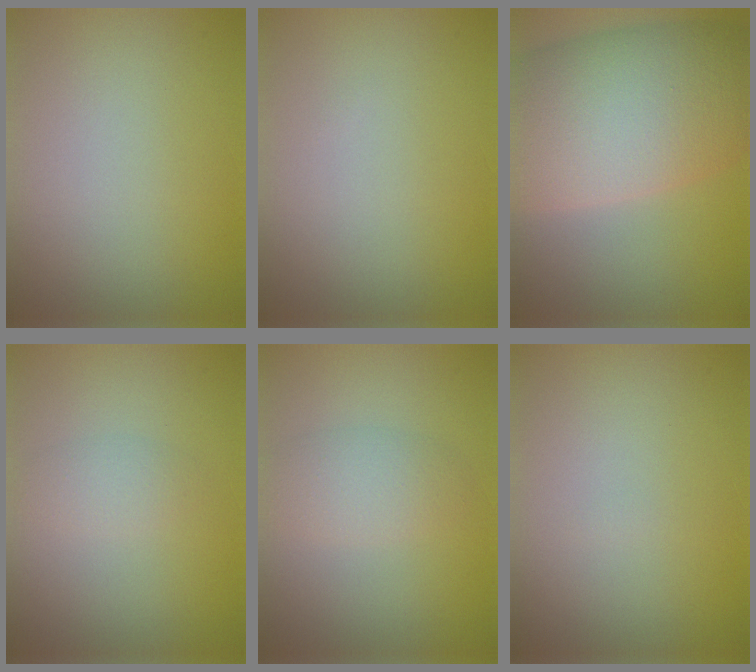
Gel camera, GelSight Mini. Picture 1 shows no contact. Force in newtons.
{"total": 0.0}
{"total": 13.7, "press": 13.7, "slide": 0.4}
{"total": 1.5, "press": 1.5, "slide": 0.0}
{"total": 2.7, "press": 2.7, "slide": 0.1}
{"total": 0.0}